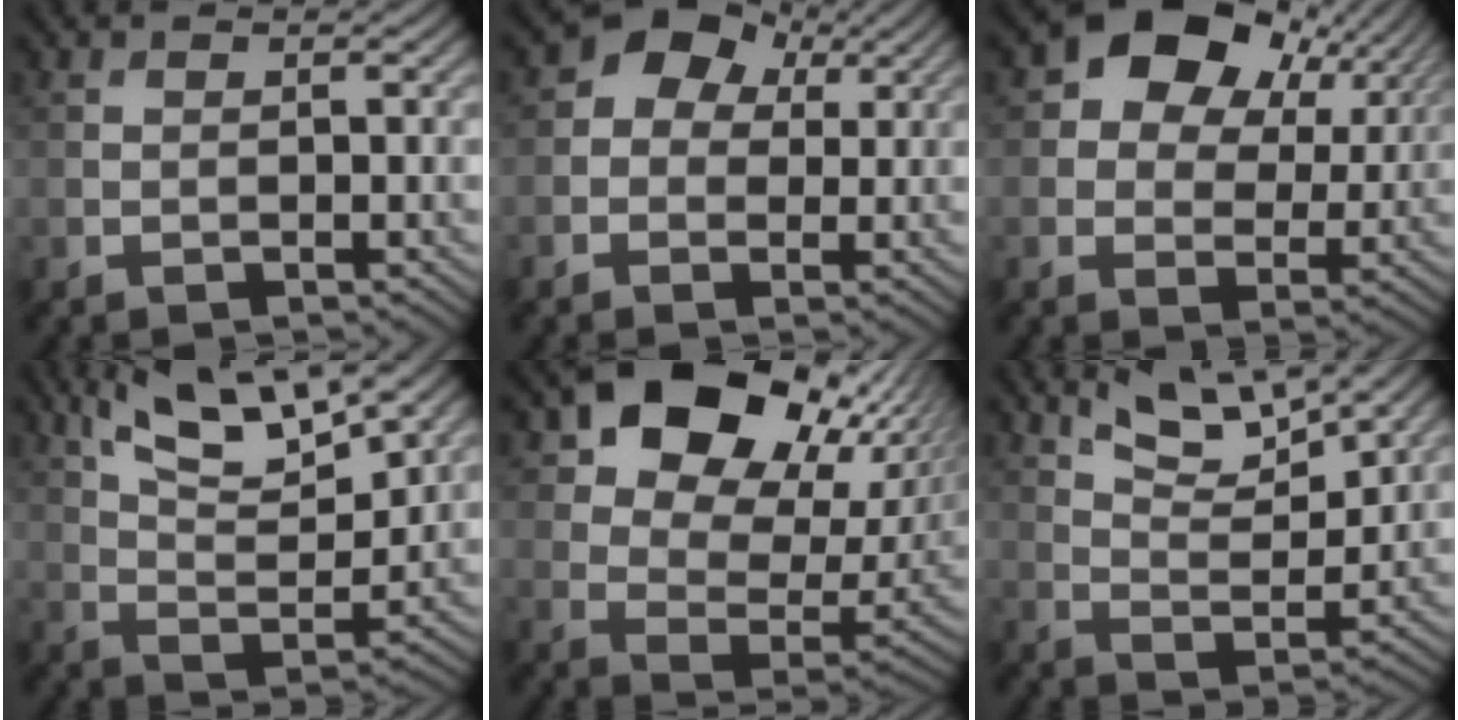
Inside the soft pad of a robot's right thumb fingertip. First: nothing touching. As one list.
[{"total": 5.7, "force": [1.5, 4.5, 3.1], "torque": [-0.051, 0.003, 0.011]}, {"total": 12.3, "force": [5.5, 8.3, 7.2], "torque": [-0.124, 0.012, 0.090]}, {"total": 12.4, "force": [7.8, 3.8, 8.8], "torque": [-0.169, 0.005, 0.130]}, {"total": 18.0, "force": [9.1, 10.8, 11.2], "torque": [-0.180, 0.008, 0.139]}, {"total": 8.3, "force": [6.2, 2.2, 5.1], "torque": [-0.103, -0.005, 0.113]}]